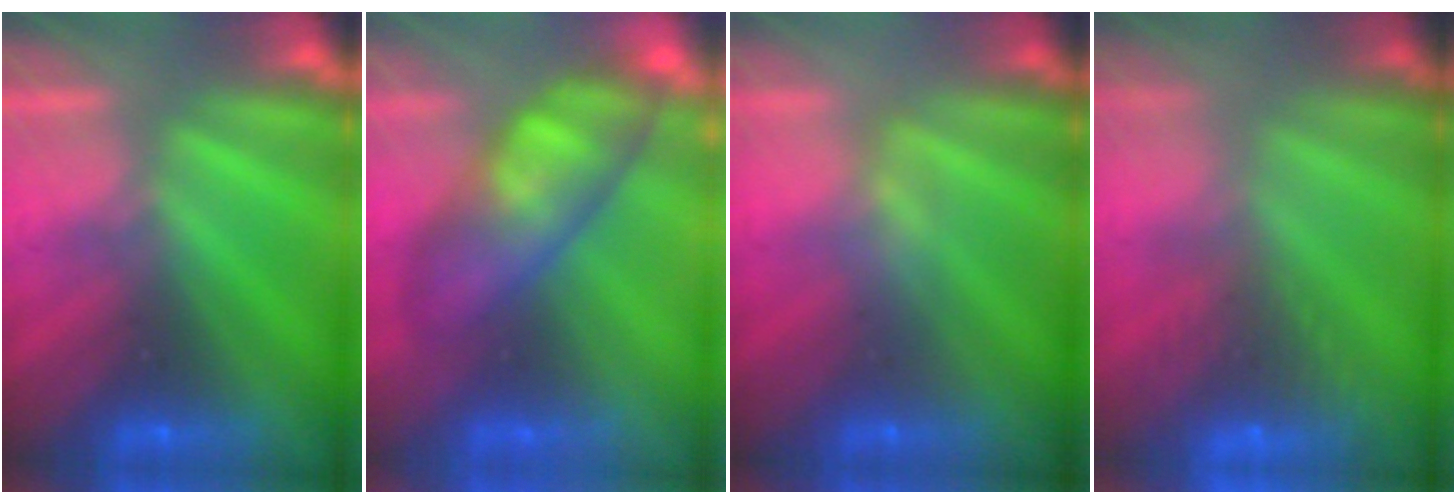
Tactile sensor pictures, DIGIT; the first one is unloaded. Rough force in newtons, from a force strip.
{"total": 4.0}
{"total": 2.4}
{"total": 5.8}